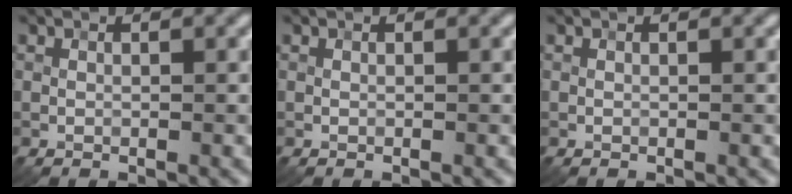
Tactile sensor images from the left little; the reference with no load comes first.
{"total": 0.0}
{"total": 0.0}